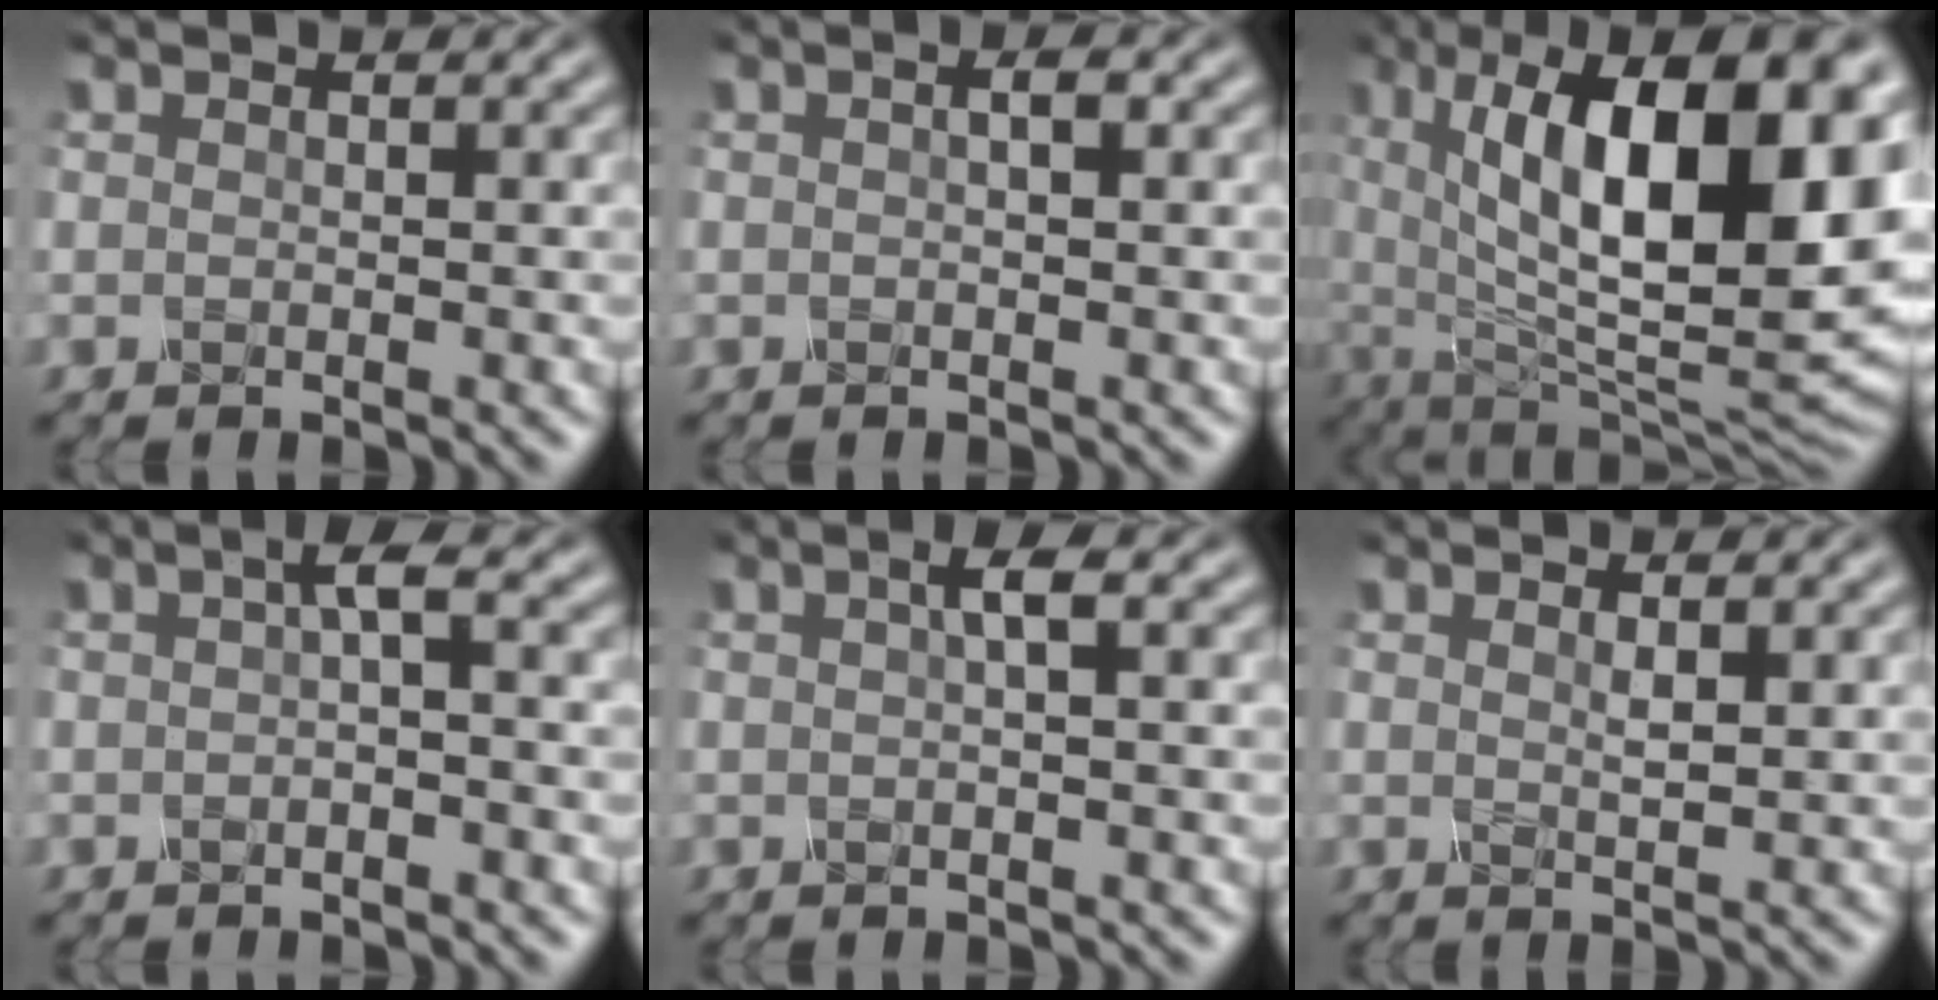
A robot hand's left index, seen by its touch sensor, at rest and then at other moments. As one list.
[{"total": 1.2, "force": [0.1, 0.3, 1.2], "torque": [-0.010, -0.005, 0.000]}, {"total": 16.8, "force": [3.6, 7.6, 14.6], "torque": [-0.203, 0.013, 0.061]}, {"total": 1.7, "force": [-0.4, 0.1, 1.6], "torque": [-0.032, 0.006, -0.003]}, {"total": 1.7, "force": [0.0, 0.2, 1.7], "torque": [-0.029, 0.004, 0.002]}, {"total": 1.0, "force": [0.3, 0.1, 0.9], "torque": [-0.016, -0.001, 0.008]}]